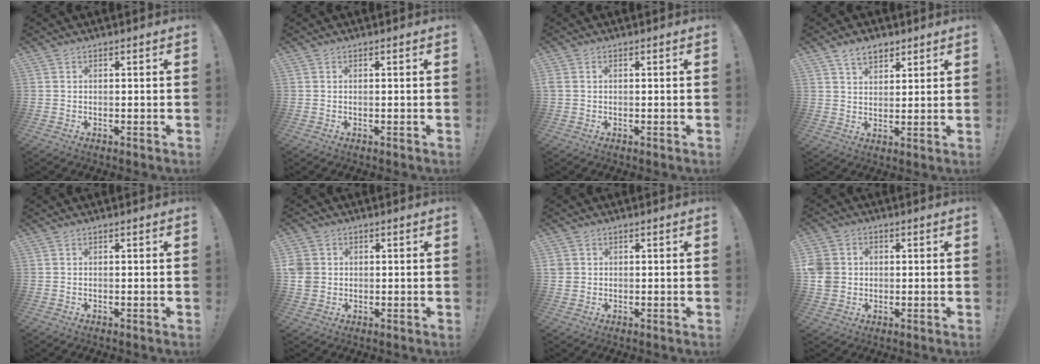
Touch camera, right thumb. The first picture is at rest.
{"total": 0.0}
{"total": 1.0, "force": [0.1, 0.8, 0.6], "torque": [-0.015, 0.003, 0.003]}
{"total": 6.7, "force": [4.6, 3.9, 2.9], "torque": [-0.039, -0.020, 0.085]}
{"total": 0.0}
{"total": 5.8, "force": [0.5, 5.3, 2.4], "torque": [-0.064, 0.005, 0.011]}
{"total": 2.5, "force": [0.5, 2.3, 0.8], "torque": [-0.010, 0.002, 0.011]}
{"total": 7.6, "force": [0.0, 6.9, 3.2], "torque": [-0.076, 0.007, 0.000]}